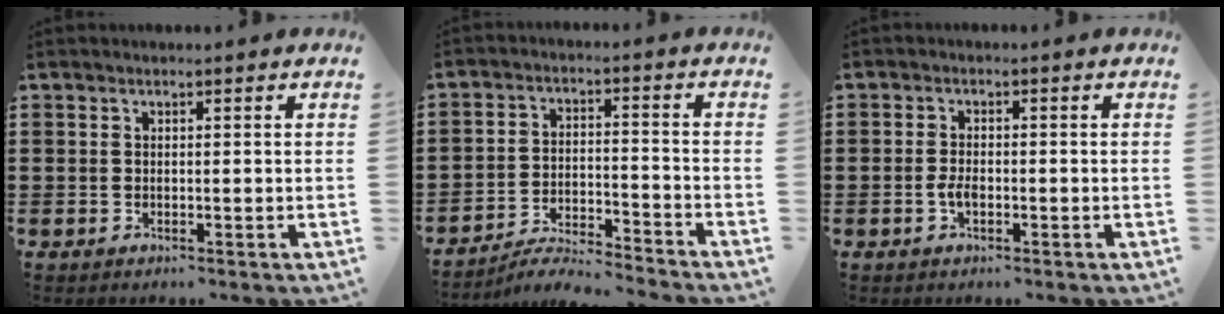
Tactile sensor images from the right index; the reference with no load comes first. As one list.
[{"total": 5.2, "force": [-5.1, 0.0, 1.2], "torque": [-0.030, -0.002, -0.104]}, {"total": 2.1, "force": [-0.8, 0.8, 1.8], "torque": [-0.044, -0.006, -0.016]}]